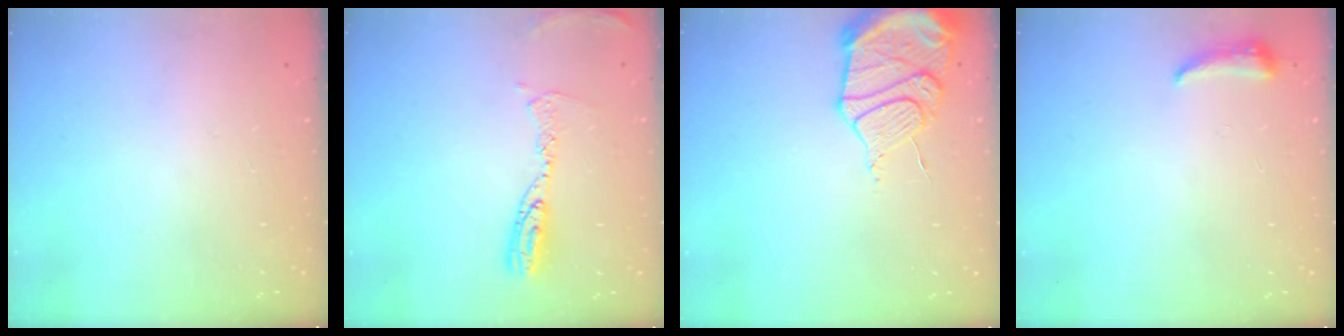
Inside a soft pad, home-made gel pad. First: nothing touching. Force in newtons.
{"total": 9.5, "press": 9.4, "slide": 0.9}
{"total": 13.5, "press": 13.4, "slide": 1.0}
{"total": 4.3, "press": 4.2, "slide": 0.9}